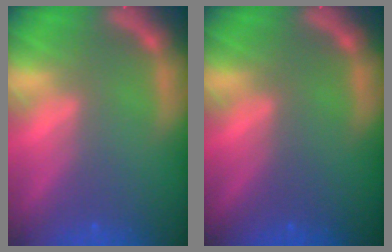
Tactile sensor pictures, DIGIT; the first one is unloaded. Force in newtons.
{"total": 0.0}